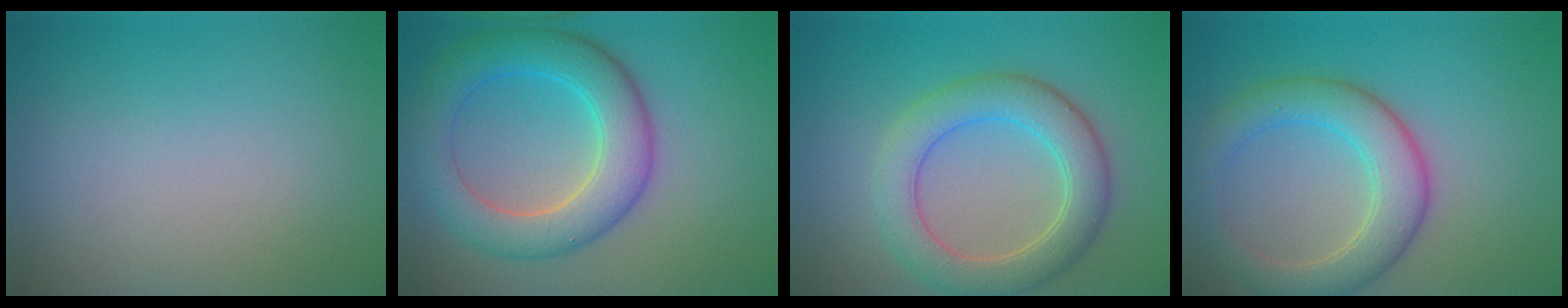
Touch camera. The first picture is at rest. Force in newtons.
{"total": 6.7, "press": 6.7, "slide": 0.1}
{"total": 5.8, "press": 5.8, "slide": 0.6}
{"total": 5.1, "press": 5.1, "slide": 0.3}